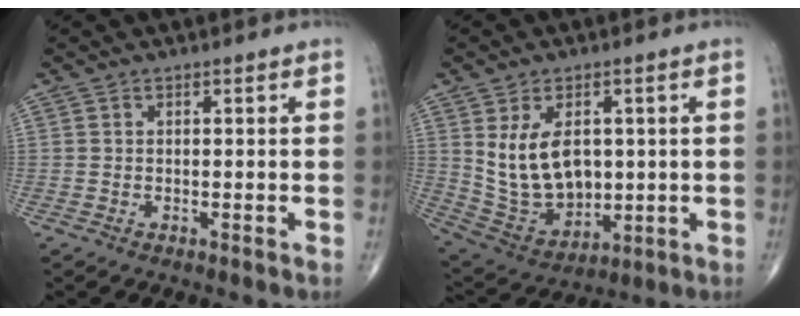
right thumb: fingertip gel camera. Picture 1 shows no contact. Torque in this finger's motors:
{"motor_torque": [1.62, 1.76, 0.10, 0.08, 0.31]}